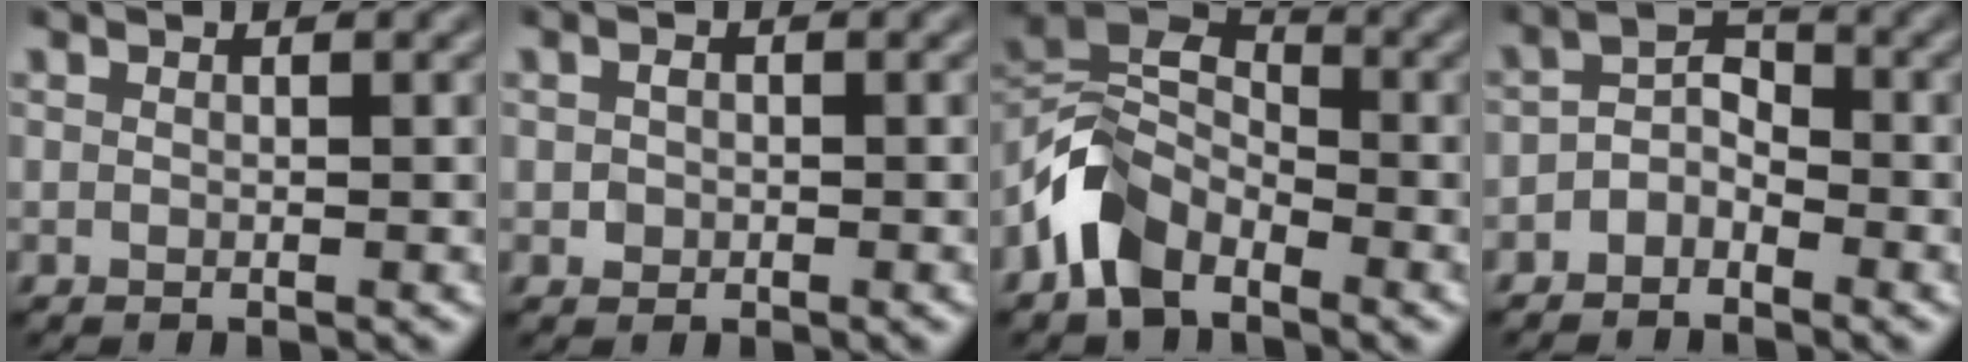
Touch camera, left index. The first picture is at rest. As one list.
[{"total": 1.0, "force": [-0.2, 0.9, 0.3], "torque": [-0.011, -0.004, -0.003]}, {"total": 6.2, "force": [-3.9, 3.6, 3.1], "torque": [-0.061, 0.000, -0.093]}, {"total": 2.4, "force": [-1.7, 1.4, 1.0], "torque": [-0.020, 0.010, -0.037]}]